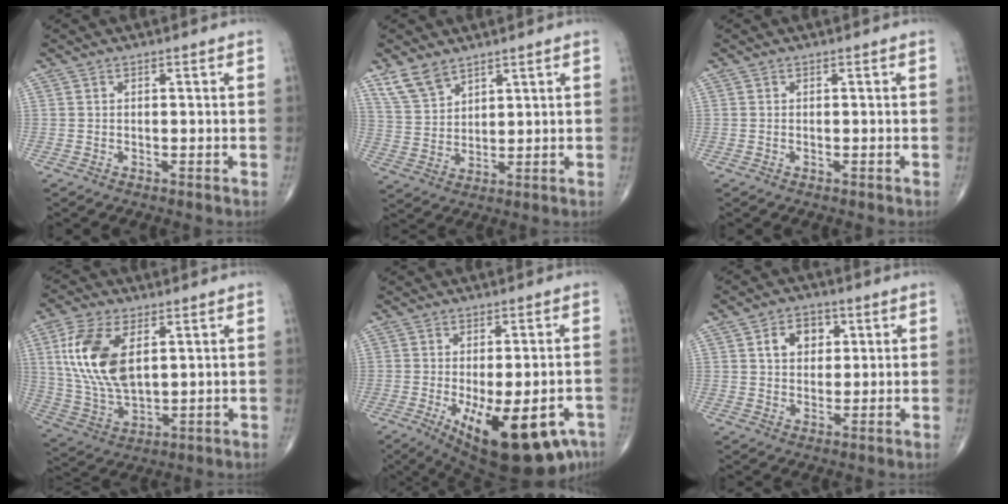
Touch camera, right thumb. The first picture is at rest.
{"total": 6.5, "force": [4.8, 3.3, 2.8], "torque": [-0.047, -0.019, 0.105]}
{"total": 0.0}
{"total": 15.3, "force": [4.4, 8.1, 12.3], "torque": [-0.249, -0.013, 0.092]}
{"total": 18.8, "force": [-8.3, 7.6, 15.1], "torque": [-0.176, -0.008, -0.102]}
{"total": 6.6, "force": [2.2, 4.9, 3.8], "torque": [-0.029, -0.004, 0.033]}